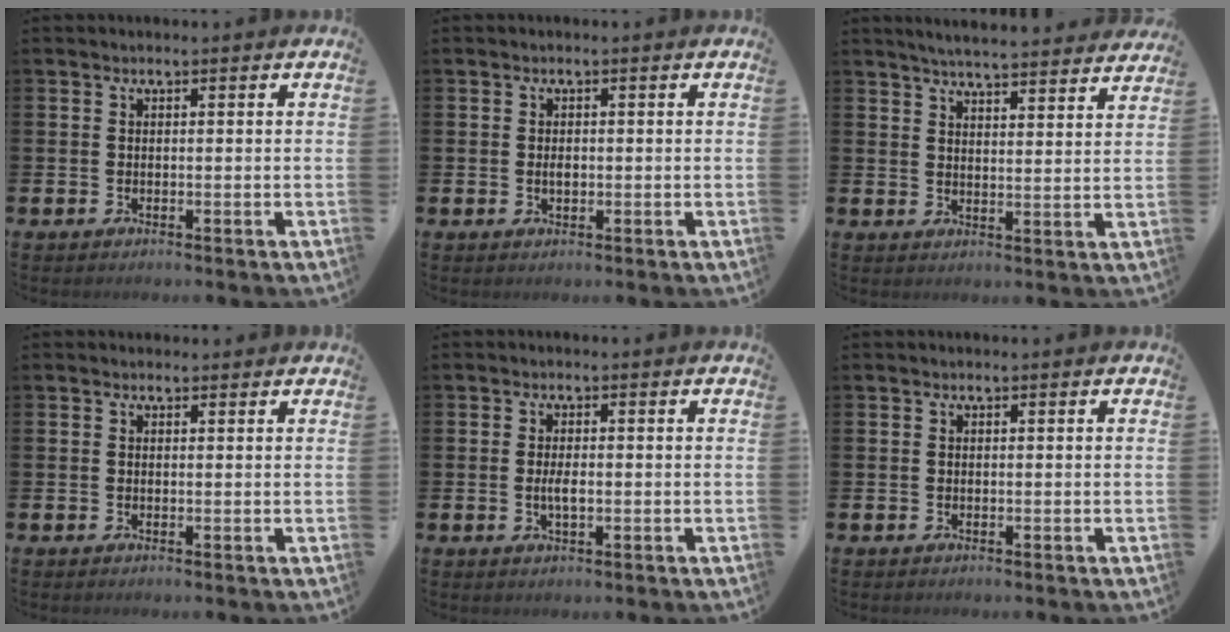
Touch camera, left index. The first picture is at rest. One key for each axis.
{"total": 1.3, "fx": -0.1, "fy": 0.8, "fz": 1.0, "tx": -0.005, "ty": -0.001, "tz": -0.006}
{"total": 5.3, "fx": 5.2, "fy": 0.0, "fz": 0.8, "tx": -0.018, "ty": -0.036, "tz": 0.090}
{"total": 0.7, "fx": 0.5, "fy": 0.4, "fz": 0.2, "tx": 0.008, "ty": 0.002, "tz": 0.005}
{"total": 2.3, "fx": -0.2, "fy": 0.9, "fz": 2.1, "tx": -0.033, "ty": -0.002, "tz": -0.005}
{"total": 0.0}